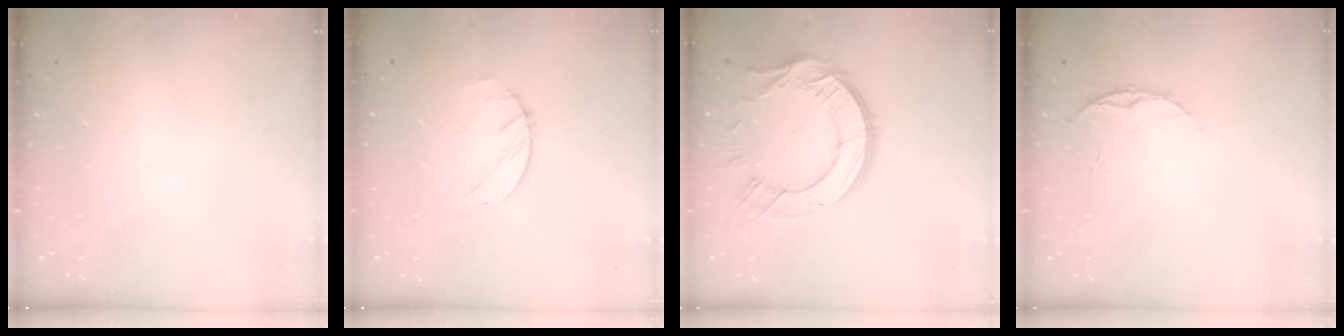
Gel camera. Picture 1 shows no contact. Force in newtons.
{"total": 1.4, "press": 1.3, "slide": 0.2}
{"total": 14.7, "press": 14.6, "slide": 1.2}
{"total": 5.5, "press": 5.5, "slide": 0.6}